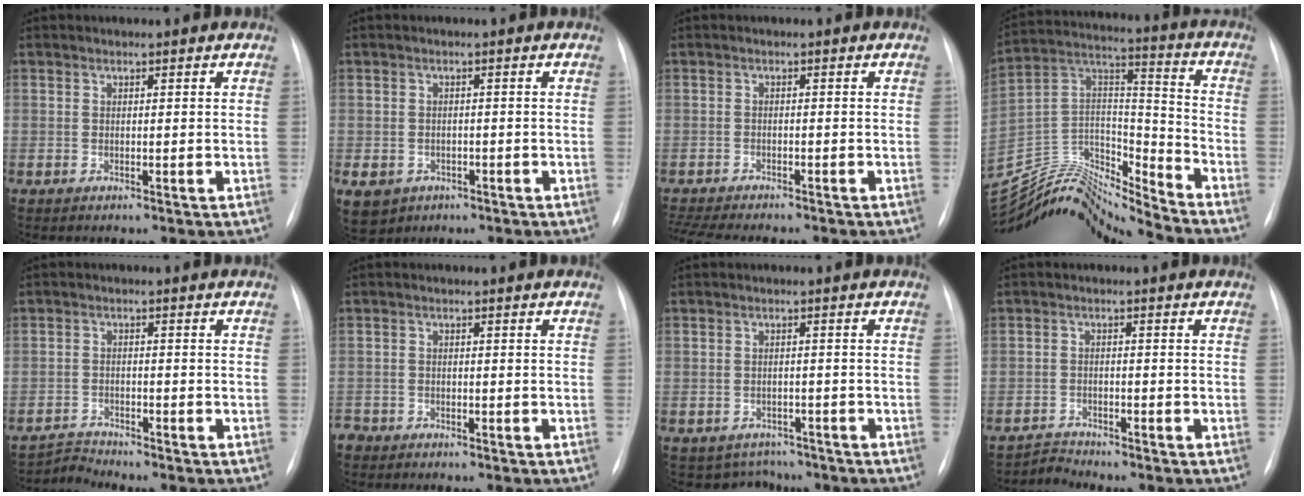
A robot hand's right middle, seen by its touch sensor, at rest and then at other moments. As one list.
[{"total": 7.7, "force": [-3.8, 6.3, 2.4], "torque": [-0.067, 0.000, -0.048]}, {"total": 10.6, "force": [-9.3, 1.8, 4.7], "torque": [-0.076, -0.007, -0.135]}, {"total": 19.4, "force": [-19.0, 0.9, 3.9], "torque": [-0.064, 0.057, -0.329]}, {"total": 3.0, "force": [-2.5, -0.8, -1.3], "torque": [0.027, -0.015, -0.046]}, {"total": 2.5, "force": [-2.3, 1.0, 0.0], "torque": [0.000, -0.003, -0.044]}, {"total": 3.9, "force": [-3.2, 2.2, -0.2], "torque": [0.006, 0.015, -0.040]}, {"total": 2.5, "force": [-2.2, -0.4, -1.2], "torque": [0.029, -0.014, -0.039]}]